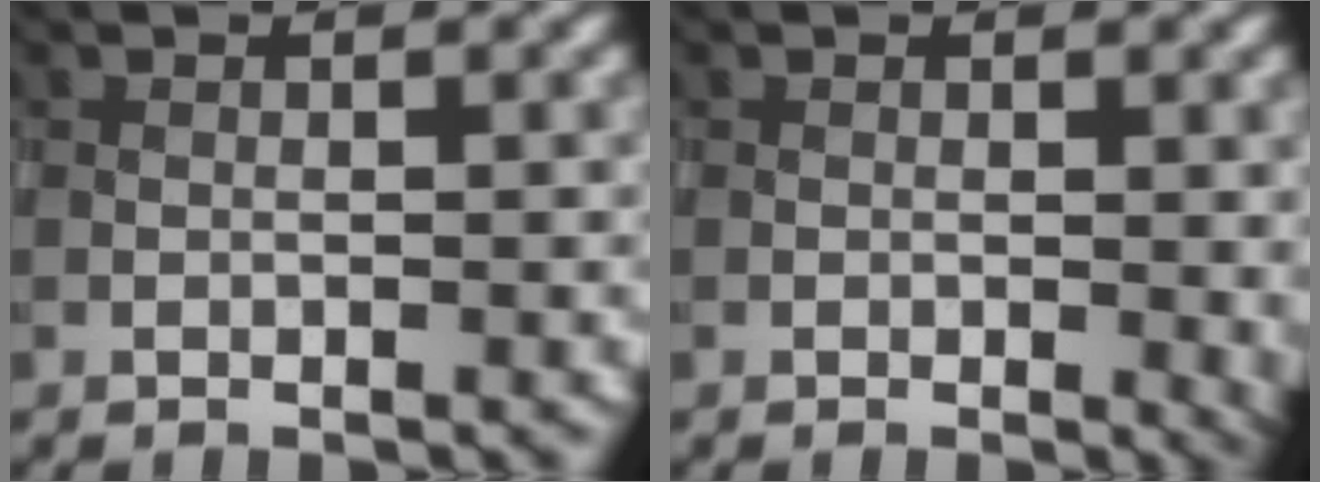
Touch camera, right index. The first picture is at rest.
{"total": 1.5, "force": [0.1, 0.4, 1.4], "torque": [-0.013, -0.006, 0.001]}